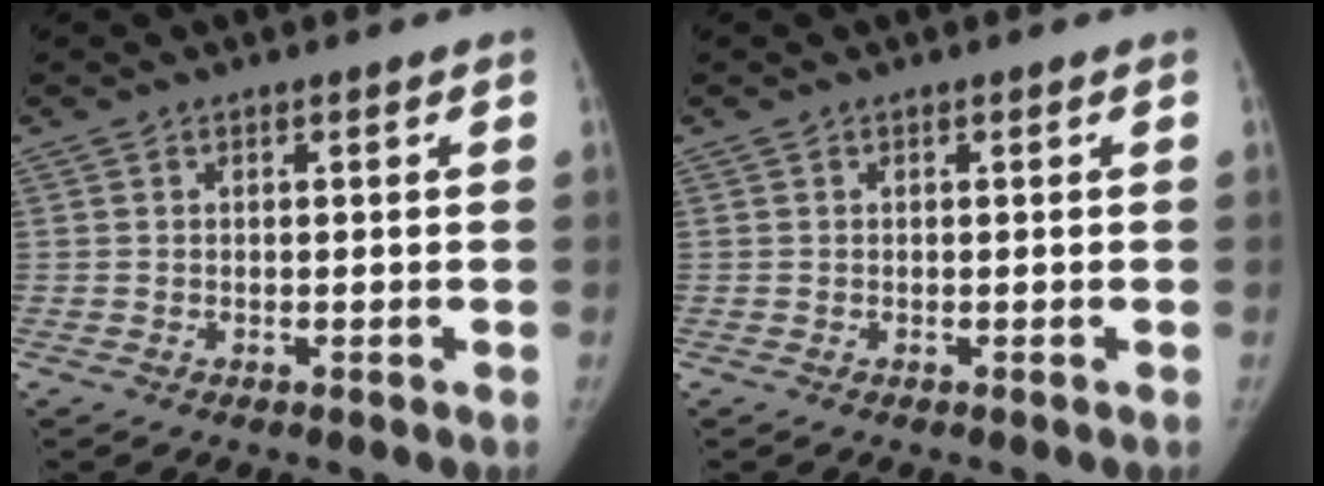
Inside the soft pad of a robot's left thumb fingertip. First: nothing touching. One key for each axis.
{"total": 0.0}